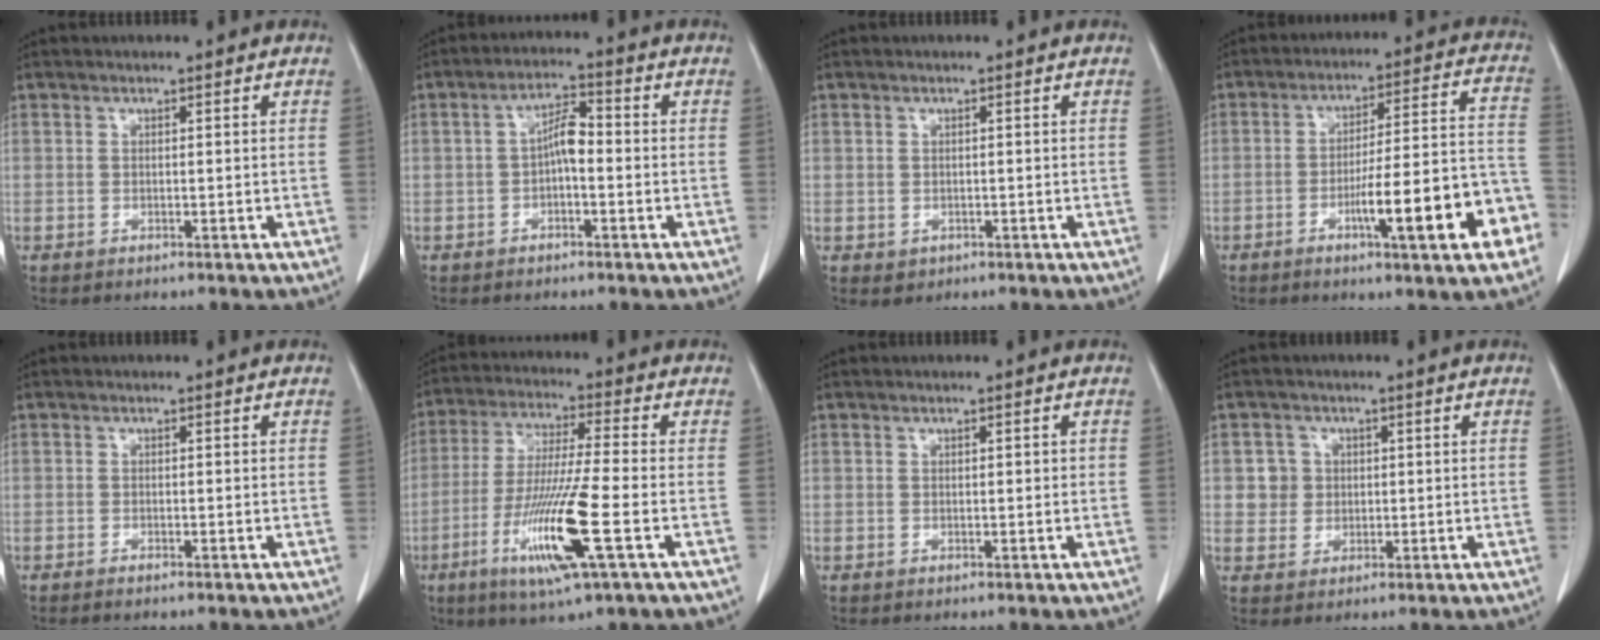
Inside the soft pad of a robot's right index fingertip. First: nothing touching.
{"total": 4.3, "force": [-0.6, 1.4, 4.0], "torque": [-0.074, 0.016, -0.012]}
{"total": 1.5, "force": [-0.3, 1.4, 0.3], "torque": [-0.004, 0.002, 0.004]}
{"total": 16.0, "force": [-6.5, 1.7, 14.5], "torque": [-0.182, 0.020, -0.088]}
{"total": 0.8, "force": [-0.7, 0.0, 0.4], "torque": [-0.010, -0.001, -0.011]}
{"total": 14.0, "force": [-5.0, 0.0, 13.1], "torque": [-0.263, -0.027, -0.095]}
{"total": 0.7, "force": [0.1, 0.3, 0.7], "torque": [-0.008, 0.002, 0.003]}
{"total": 3.5, "force": [0.6, 3.4, 0.3], "torque": [0.004, 0.009, 0.012]}